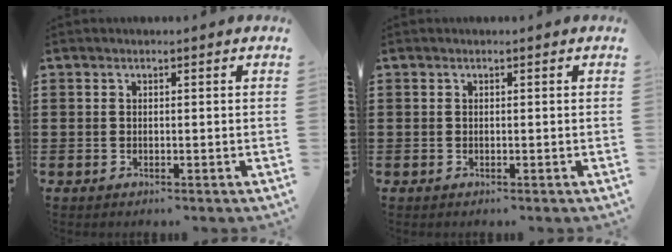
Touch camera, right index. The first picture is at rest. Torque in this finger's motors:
{"motor_torque": [-0.14, 0.54, 0.00, -0.01]}